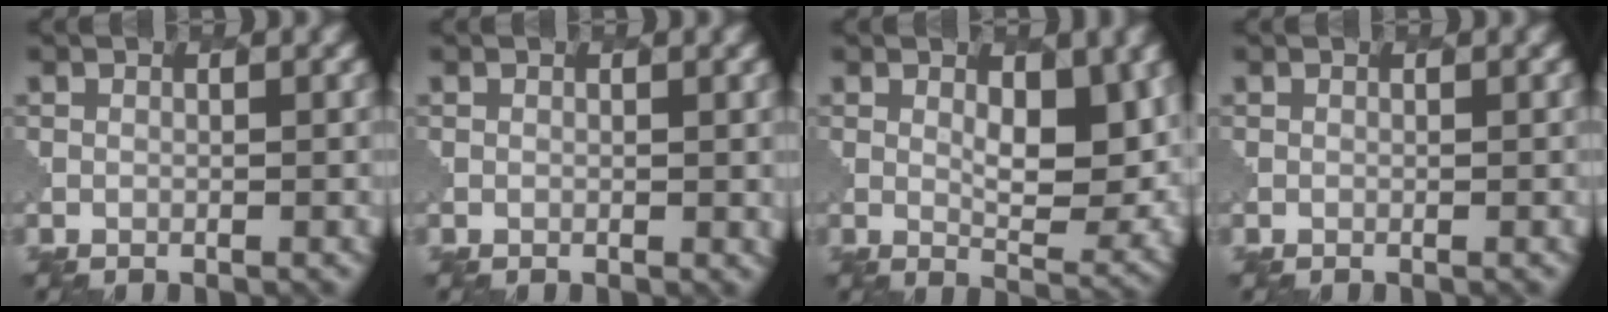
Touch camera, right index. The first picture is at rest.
{"total": 0.6, "force": [0.3, 0.4, 0.4], "torque": [-0.004, -0.004, 0.008]}
{"total": 5.7, "force": [1.4, 2.5, 5.0], "torque": [-0.076, -0.012, 0.030]}
{"total": 0.0}